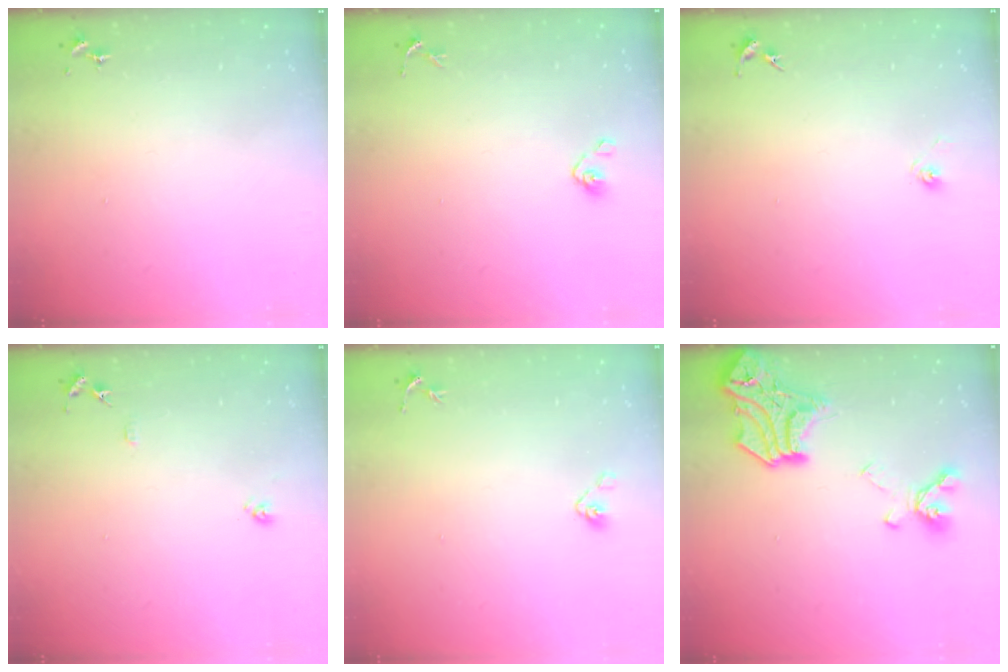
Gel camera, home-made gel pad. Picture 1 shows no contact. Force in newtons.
{"total": 4.9, "press": 4.6, "slide": 1.8}
{"total": 3.2, "press": 2.6, "slide": 1.8}
{"total": 8.3, "press": 8.3, "slide": 0.7}
{"total": 4.1, "press": 3.7, "slide": 1.7}
{"total": 19.9, "press": 19.9, "slide": 0.9}